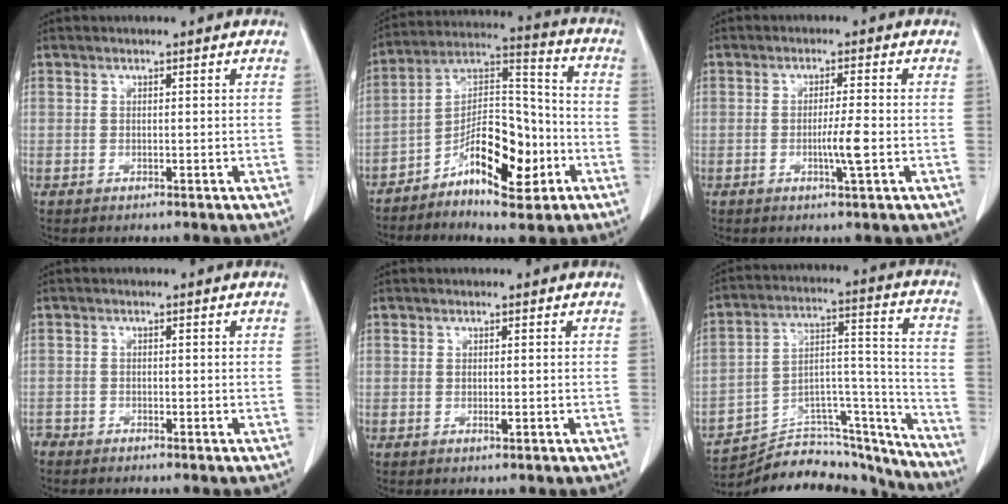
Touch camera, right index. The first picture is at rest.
{"total": 13.4, "force": [-6.2, 4.9, 10.9], "torque": [-0.182, 0.024, -0.100]}
{"total": 3.8, "force": [-1.0, -0.3, 3.6], "torque": [-0.064, -0.006, -0.016]}
{"total": 1.6, "force": [-1.5, 0.4, 0.1], "torque": [0.000, -0.002, -0.028]}
{"total": 0.6, "force": [-0.2, 0.0, 0.6], "torque": [-0.013, -0.002, -0.003]}
{"total": 24.9, "force": [-23.4, 5.7, 6.4], "torque": [-0.086, 0.050, -0.349]}